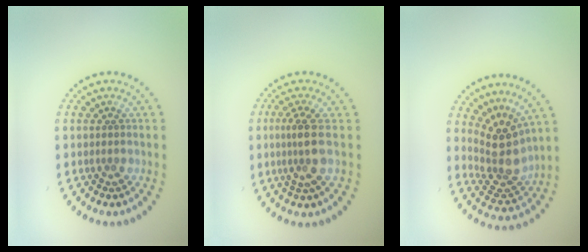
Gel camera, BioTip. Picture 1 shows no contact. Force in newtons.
{"total": 2.8, "press": 2.4, "slide": 1.4}
{"total": 4.2, "press": 3.1, "slide": 2.7}